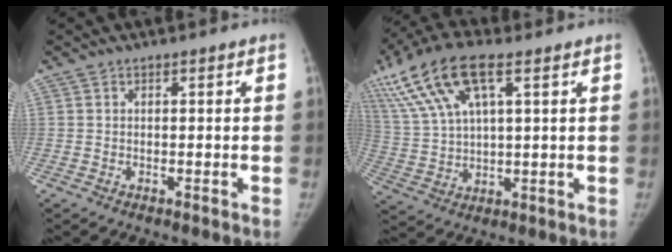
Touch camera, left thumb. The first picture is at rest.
{"total": 15.9, "force": [7.7, 6.2, 12.5], "torque": [-0.266, 0.006, 0.147]}